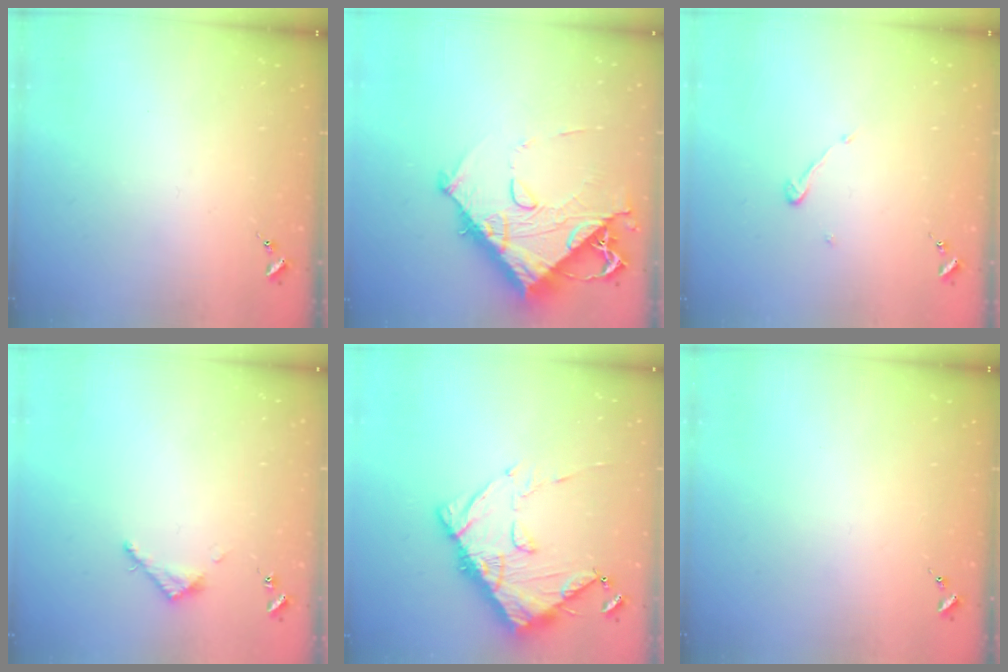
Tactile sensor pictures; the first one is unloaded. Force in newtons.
{"total": 14.7, "press": 14.6, "slide": 1.5}
{"total": 3.9, "press": 3.9, "slide": 0.3}
{"total": 3.5, "press": 3.5, "slide": 0.3}
{"total": 14.1, "press": 14.0, "slide": 1.6}
{"total": 0.0}